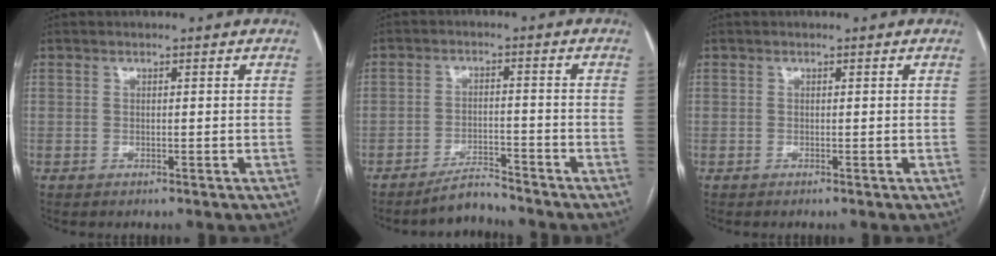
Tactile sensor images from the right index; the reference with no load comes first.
{"total": 3.8, "force": [-3.8, 0.4, 0.6], "torque": [-0.007, -0.010, -0.066]}
{"total": 0.0}